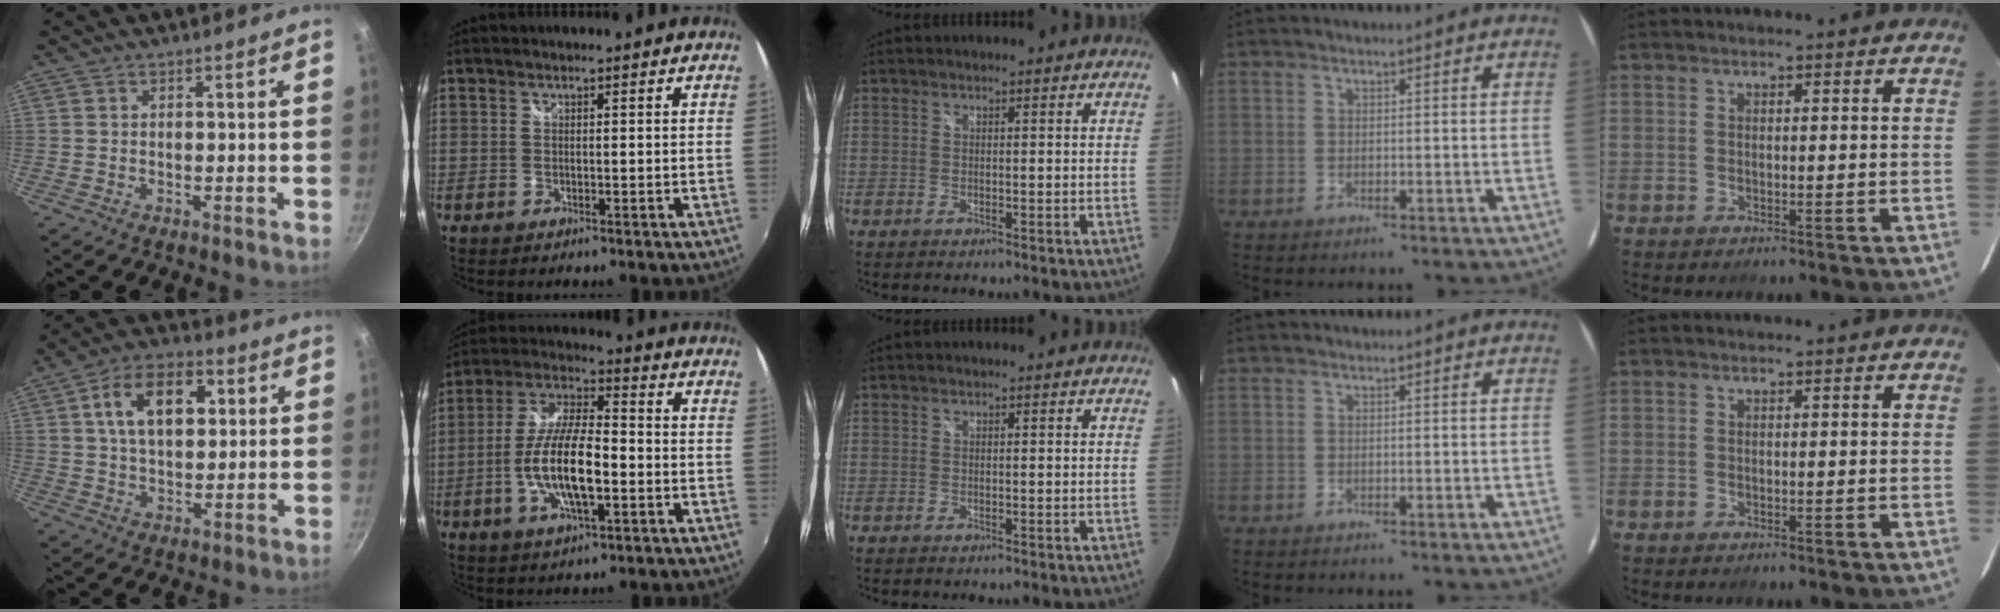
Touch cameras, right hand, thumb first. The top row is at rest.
{"thumb": {"total": 13.5, "force": [3.5, 8.4, 10.0], "torque": [-0.142, 0.010, 0.050]}, "index": {"total": 13.6, "force": [-3.6, 4.4, 12.4], "torque": [-0.251, -0.002, -0.066]}}